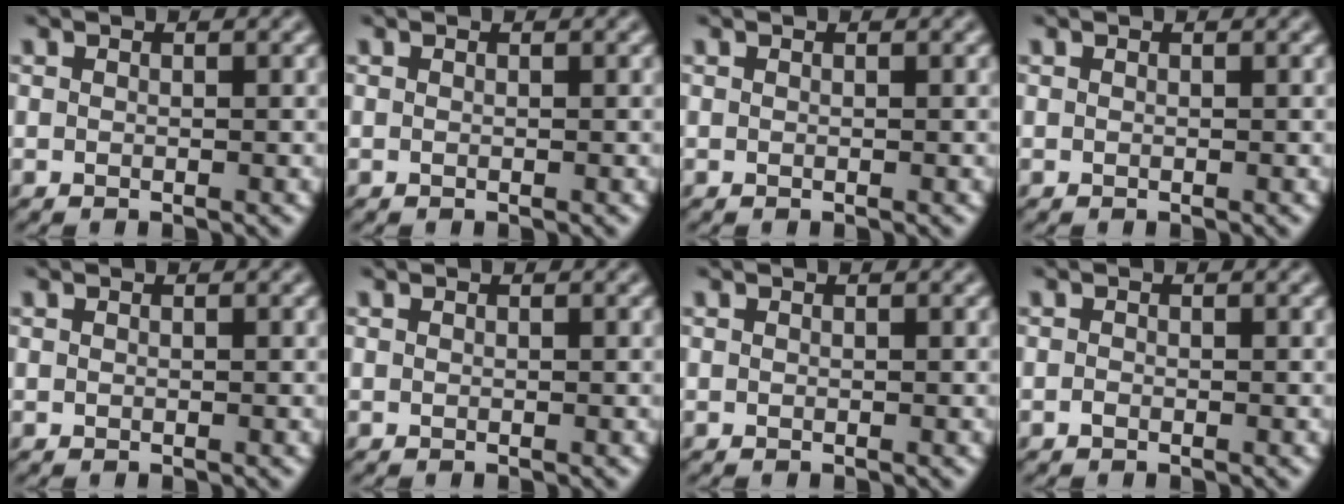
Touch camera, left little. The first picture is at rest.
{"total": 0.0}
{"total": 0.0}
{"total": 0.0}
{"total": 0.0}
{"total": 0.0}
{"total": 0.0}
{"total": 0.5, "force": [-0.3, 0.2, 0.3], "torque": [-0.007, -0.001, -0.006]}